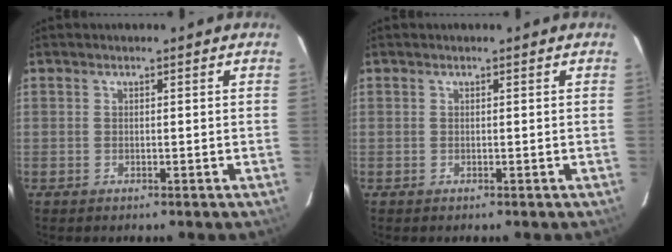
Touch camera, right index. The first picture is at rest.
{"total": 0.0}